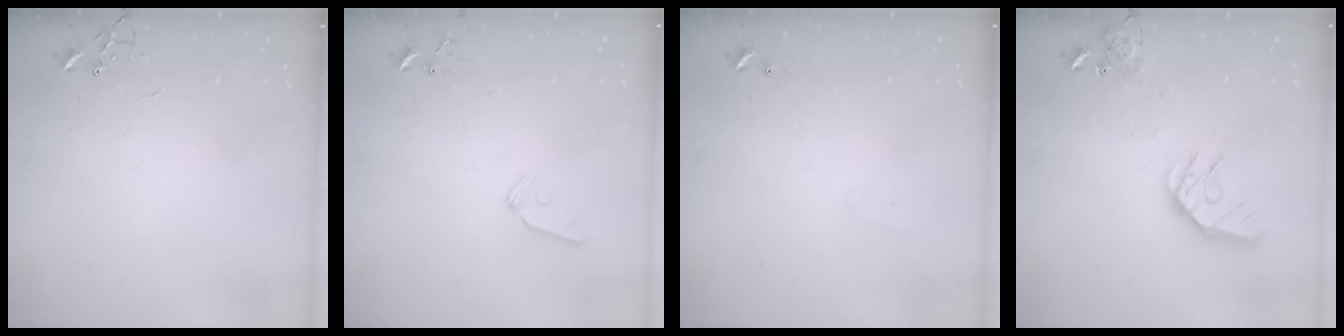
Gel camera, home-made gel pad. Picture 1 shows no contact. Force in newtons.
{"total": 7.3, "press": 7.3, "slide": 0.7}
{"total": 5.0, "press": 5.0, "slide": 0.9}
{"total": 15.4, "press": 15.3, "slide": 2.1}